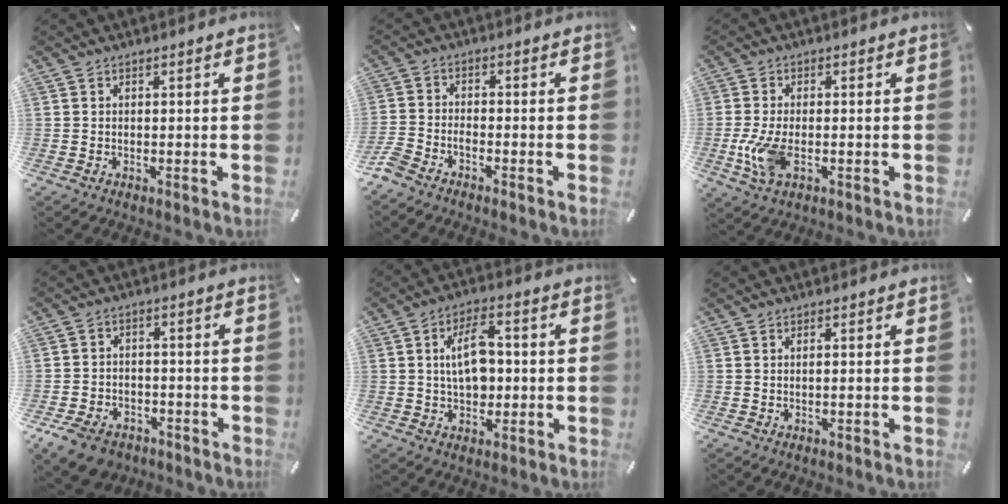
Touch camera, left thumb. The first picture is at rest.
{"total": 3.8, "force": [-3.2, 1.4, 1.4], "torque": [-0.049, 0.004, -0.067]}
{"total": 7.4, "force": [-1.8, 3.5, 6.3], "torque": [-0.149, -0.012, -0.031]}
{"total": 7.4, "force": [-4.8, 4.8, 2.9], "torque": [-0.063, 0.026, -0.089]}
{"total": 9.6, "force": [0.4, 5.8, 7.6], "torque": [-0.130, 0.004, 0.004]}
{"total": 0.5, "force": [0.0, 0.0, 0.5], "torque": [-0.009, -0.002, -0.001]}